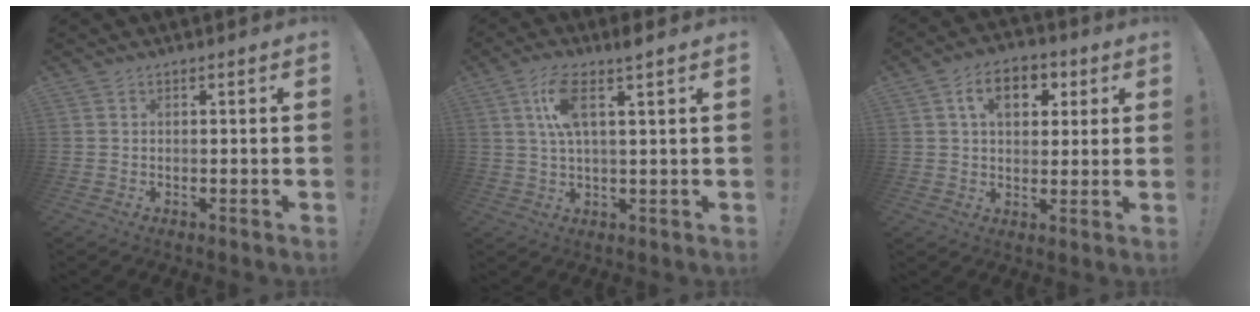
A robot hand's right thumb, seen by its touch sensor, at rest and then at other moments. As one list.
[{"total": 8.6, "force": [3.4, 1.6, 7.7], "torque": [-0.133, -0.006, 0.057]}, {"total": 10.3, "force": [3.5, 6.8, 7.0], "torque": [-0.098, 0.004, 0.061]}]